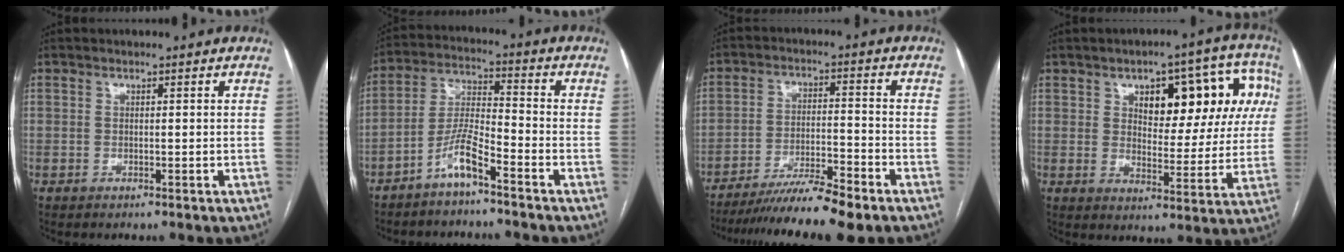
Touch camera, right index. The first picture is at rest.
{"total": 6.7, "force": [-4.6, 0.7, 4.7], "torque": [-0.105, 0.004, -0.094]}
{"total": 11.0, "force": [-9.1, 0.2, 6.2], "torque": [-0.094, -0.016, -0.152]}
{"total": 15.1, "force": [5.3, 6.8, 12.3], "torque": [-0.141, 0.039, 0.073]}